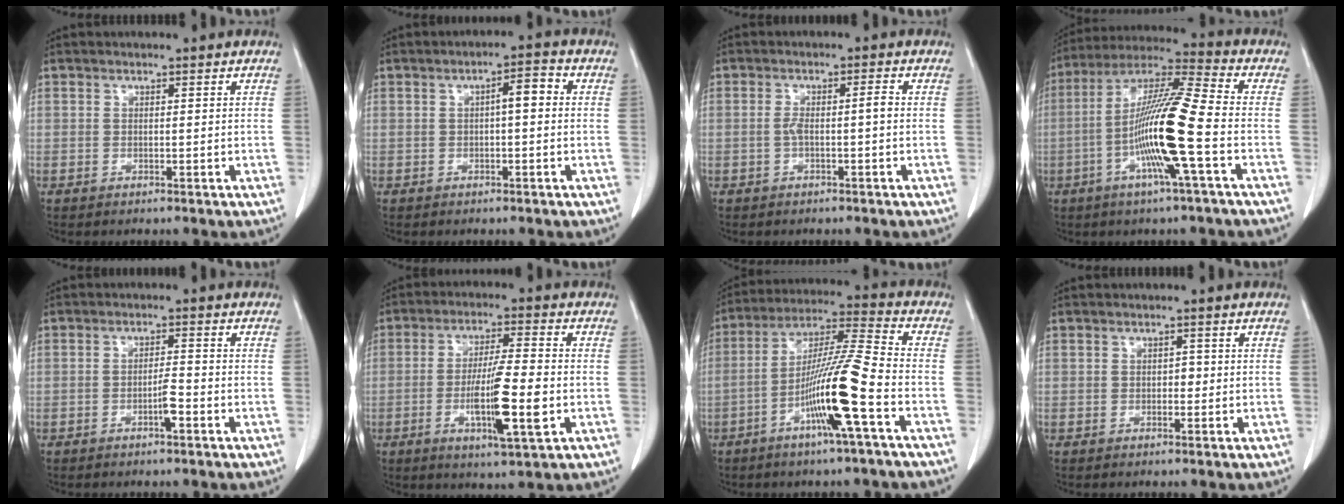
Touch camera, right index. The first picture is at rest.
{"total": 3.4, "force": [0.3, 0.8, 3.3], "torque": [-0.047, 0.012, 0.000]}
{"total": 2.8, "force": [-0.5, 0.3, 2.7], "torque": [-0.051, 0.007, -0.007]}
{"total": 14.7, "force": [-3.9, -0.4, 14.2], "torque": [-0.275, 0.001, -0.085]}
{"total": 2.6, "force": [-1.3, 0.2, 2.2], "torque": [-0.038, 0.001, -0.023]}
{"total": 11.0, "force": [-2.9, 0.7, 10.6], "torque": [-0.186, -0.012, -0.052]}
{"total": 13.4, "force": [-5.2, -0.9, 12.3], "torque": [-0.233, 0.003, -0.103]}
{"total": 1.0, "force": [-0.1, 0.7, 0.7], "torque": [-0.005, 0.003, -0.002]}